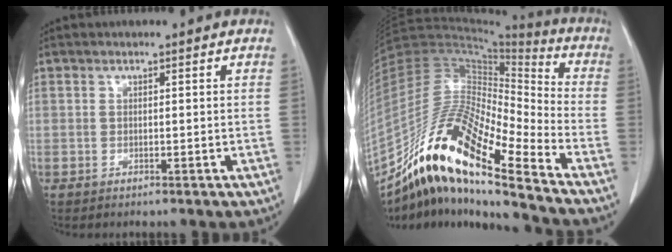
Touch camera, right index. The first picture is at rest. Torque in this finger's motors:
{"motor_torque": [1.07, -1.07, 0.74, 0.19]}